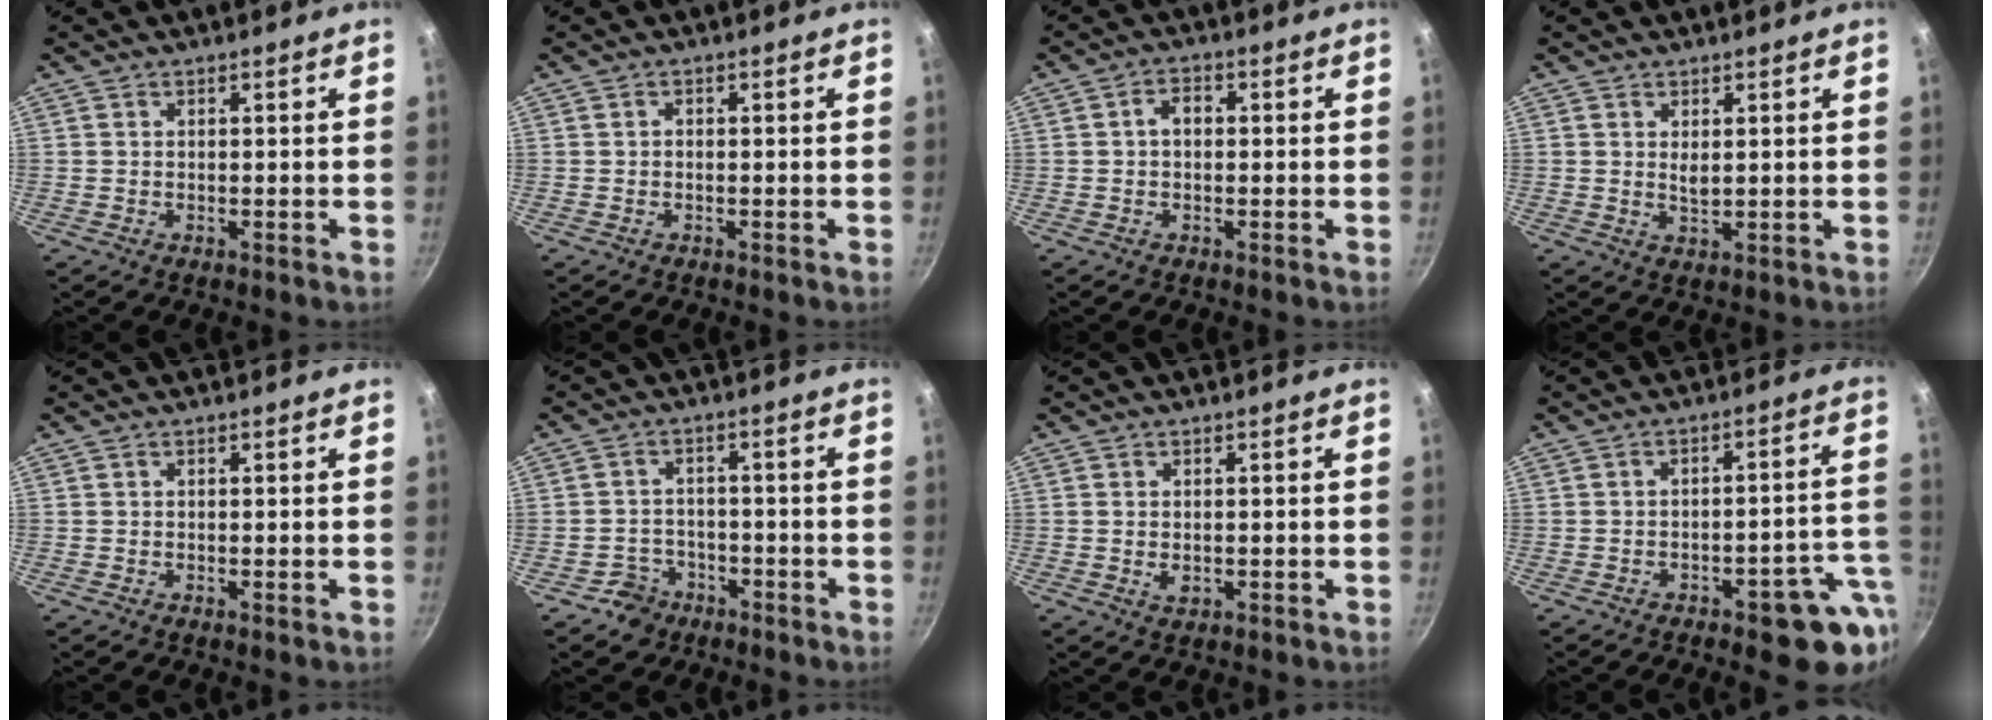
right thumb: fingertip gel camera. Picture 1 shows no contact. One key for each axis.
{"total": 0.5, "fx": -0.3, "fy": 0.4, "fz": 0.1, "tx": -0.002, "ty": 0.002, "tz": -0.005}
{"total": 3.0, "fx": 0.0, "fy": 2.2, "fz": 2.1, "tx": -0.021, "ty": 0.008, "tz": -0.004}
{"total": 0.0}
{"total": 0.0}
{"total": 4.6, "fx": -2.8, "fy": 3.6, "fz": 0.7, "tx": 0.008, "ty": 0.031, "tz": -0.045}
{"total": 2.1, "fx": -0.1, "fy": 1.4, "fz": 1.6, "tx": -0.027, "ty": -0.002, "tz": 0.000}
{"total": 11.5, "fx": -4.8, "fy": 4.5, "fz": 9.4, "tx": -0.071, "ty": 0.043, "tz": -0.055}